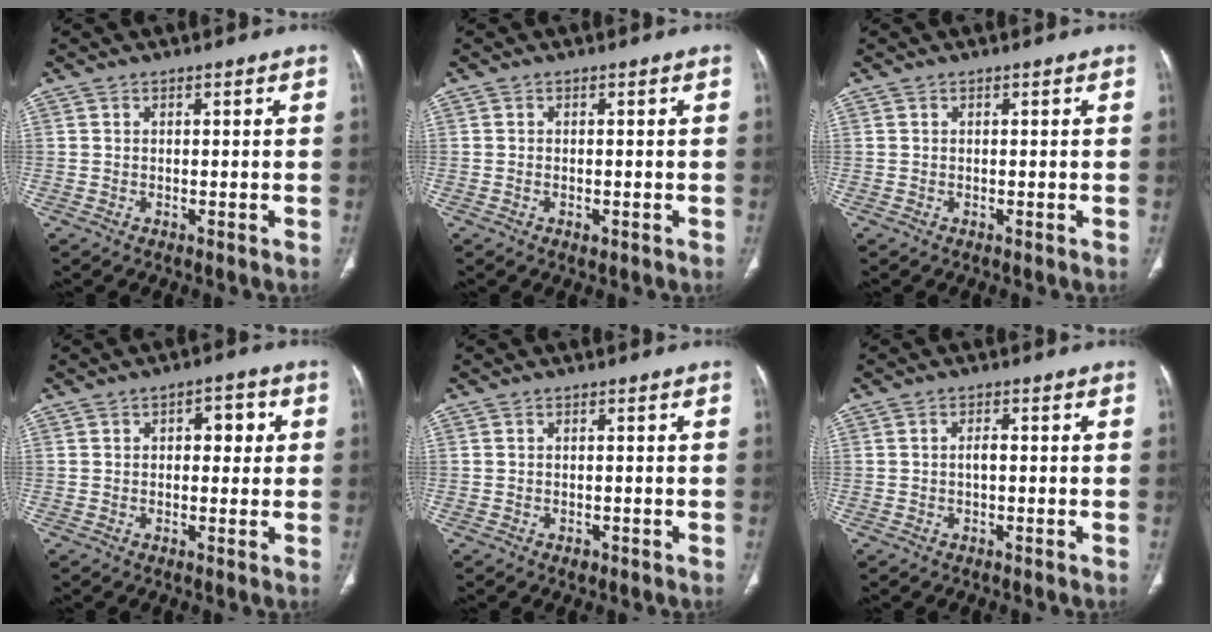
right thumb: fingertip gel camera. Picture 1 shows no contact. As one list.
[{"total": 1.1, "force": [-0.5, 0.6, 0.8], "torque": [-0.015, 0.002, -0.004]}, {"total": 0.0}, {"total": 5.2, "force": [1.1, 3.0, 4.1], "torque": [-0.031, 0.007, 0.009]}, {"total": 1.1, "force": [-0.6, 0.7, 0.5], "torque": [-0.008, 0.001, -0.006]}, {"total": 1.5, "force": [-0.2, 0.7, 1.3], "torque": [-0.023, 0.003, -0.005]}]